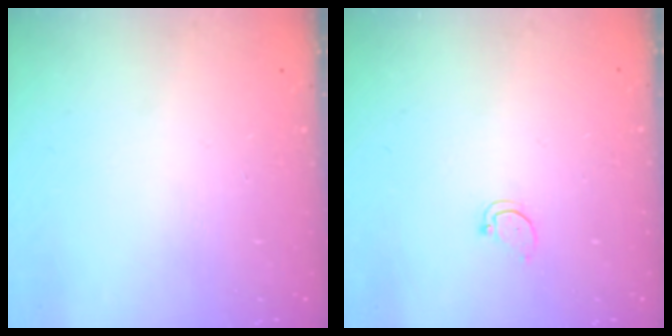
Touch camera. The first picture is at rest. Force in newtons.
{"total": 2.9, "press": 2.9, "slide": 0.2}